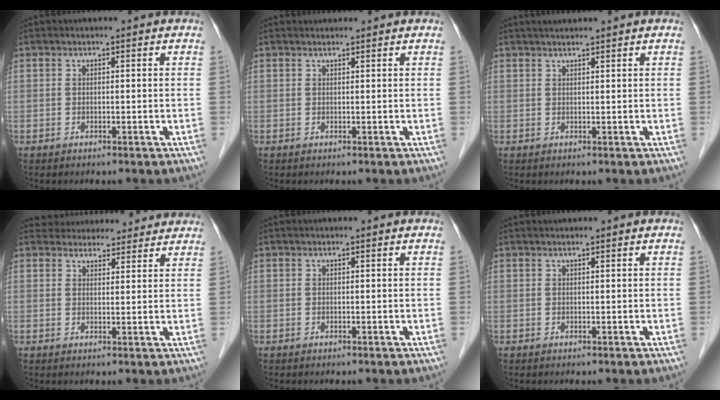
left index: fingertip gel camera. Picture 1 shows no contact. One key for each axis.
{"total": 1.2, "fx": 1.2, "fy": 0.1, "fz": 0.2, "tx": -0.008, "ty": 0.014, "tz": 0.024}
{"total": 2.7, "fx": 2.4, "fy": -0.1, "fz": 1.4, "tx": -0.017, "ty": 0.018, "tz": 0.040}
{"total": 9.9, "fx": 9.4, "fy": 2.8, "fz": 1.3, "tx": -0.001, "ty": 0.024, "tz": 0.112}
{"total": 0.0}
{"total": 1.0, "fx": 0.9, "fy": -0.1, "fz": 0.5, "tx": -0.007, "ty": 0.013, "tz": 0.019}